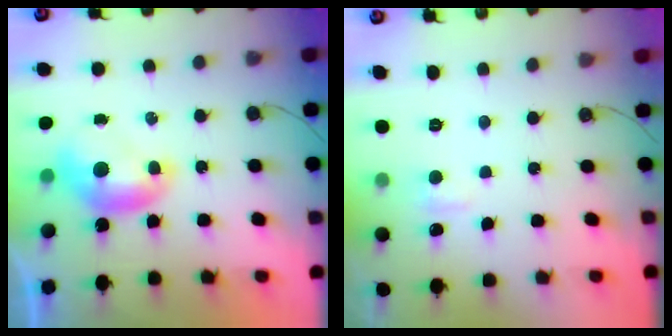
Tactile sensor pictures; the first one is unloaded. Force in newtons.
{"total": 1.7, "press": 1.6, "slide": 0.6}